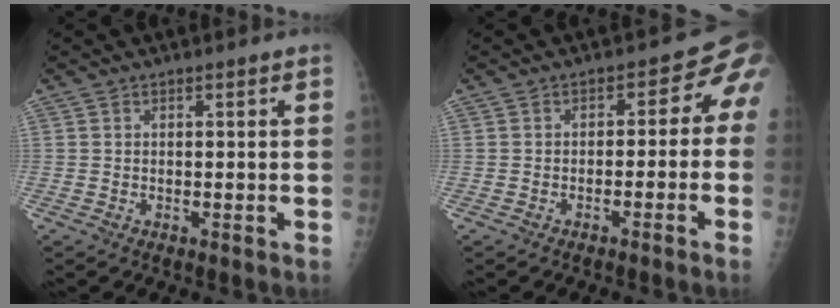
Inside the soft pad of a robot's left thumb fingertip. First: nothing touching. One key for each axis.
{"total": 4.8, "fx": -2.0, "fy": 3.6, "fz": 2.4, "tx": 0.000, "ty": 0.030, "tz": -0.034}